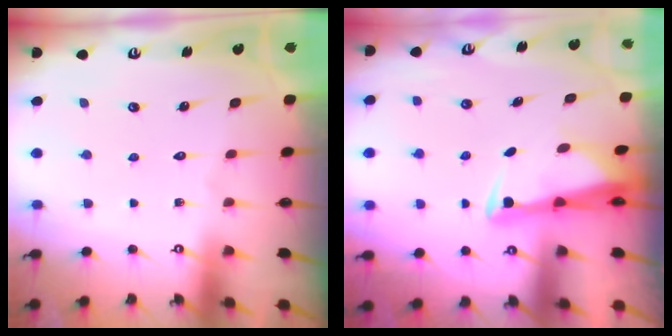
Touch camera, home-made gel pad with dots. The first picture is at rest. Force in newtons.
{"total": 2.9, "press": 2.9, "slide": 0.6}